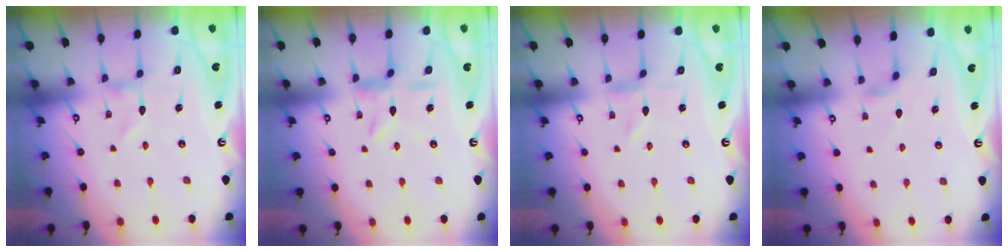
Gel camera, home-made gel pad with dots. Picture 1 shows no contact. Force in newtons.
{"total": 7.8, "press": 7.8, "slide": 0.7}
{"total": 0.8, "press": 0.8, "slide": 0.2}
{"total": 2.9, "press": 2.8, "slide": 0.5}